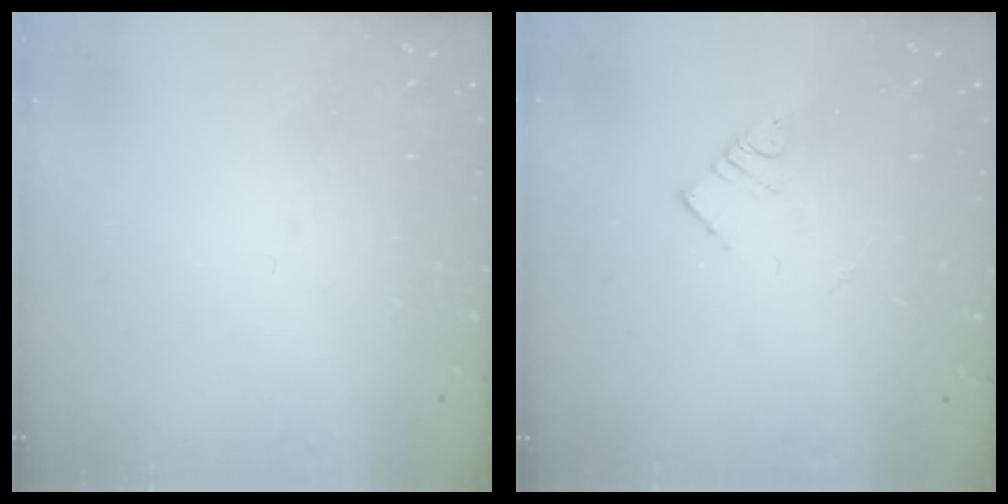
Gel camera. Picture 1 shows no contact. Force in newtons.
{"total": 4.6, "press": 4.6, "slide": 0.2}